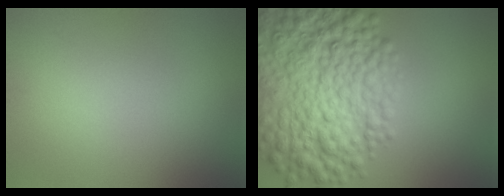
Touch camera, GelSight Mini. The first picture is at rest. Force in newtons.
{"total": 10.5, "press": 10.4, "slide": 0.3}